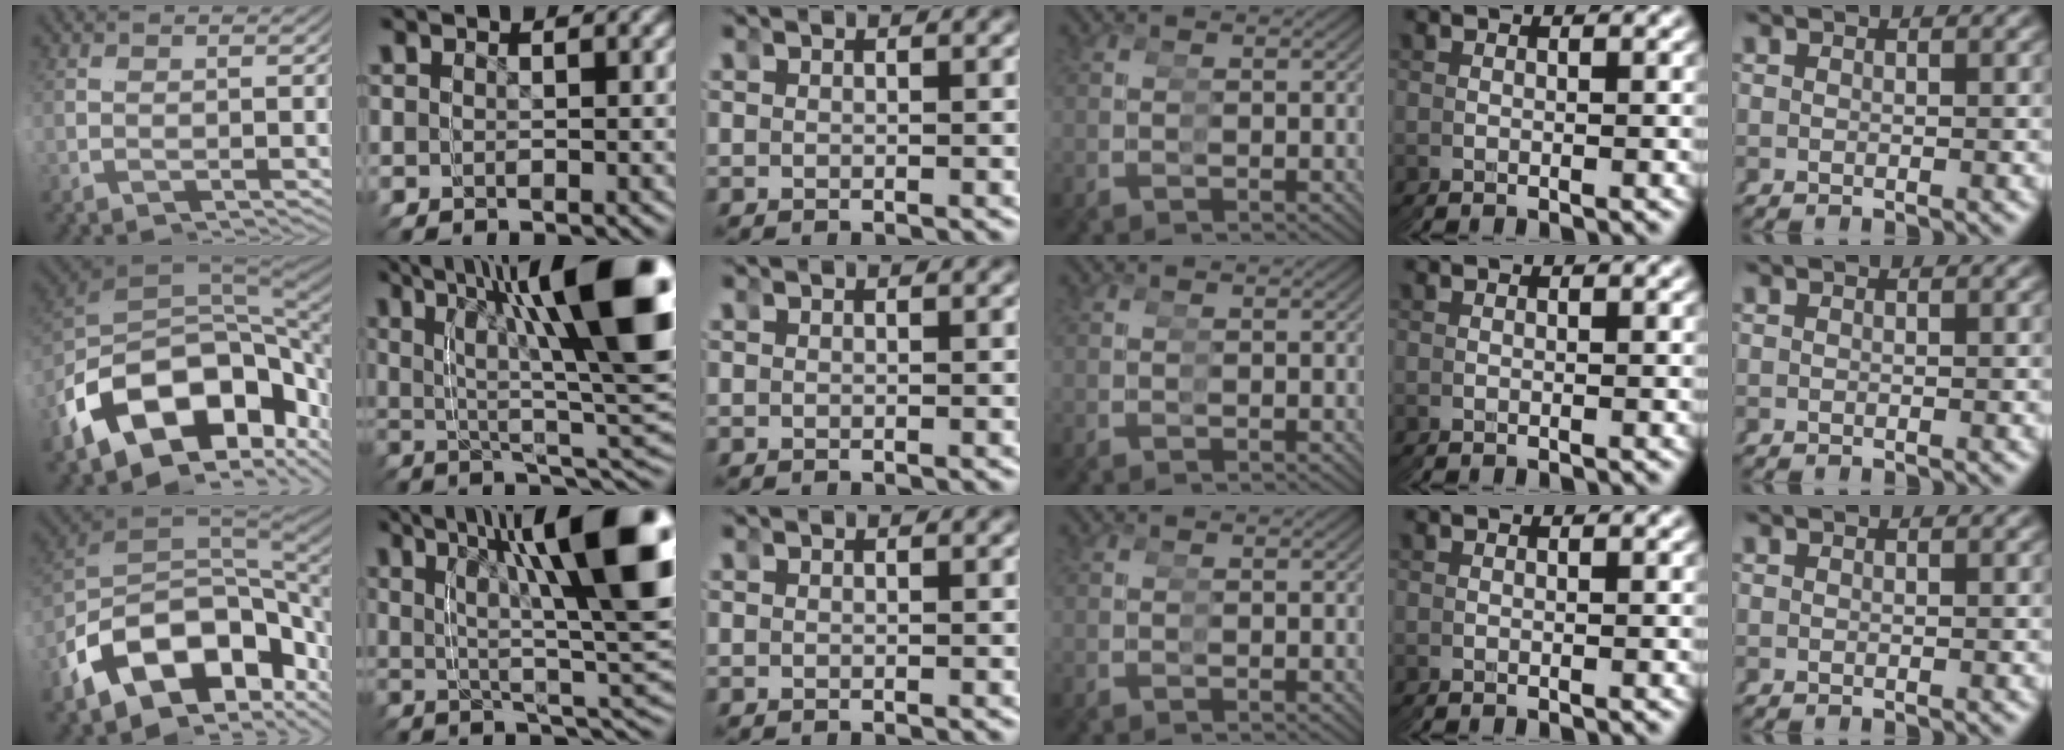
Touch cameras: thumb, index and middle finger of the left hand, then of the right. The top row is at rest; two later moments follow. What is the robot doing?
{"motion": "grasp_and_lifting", "object": "toy banana"}